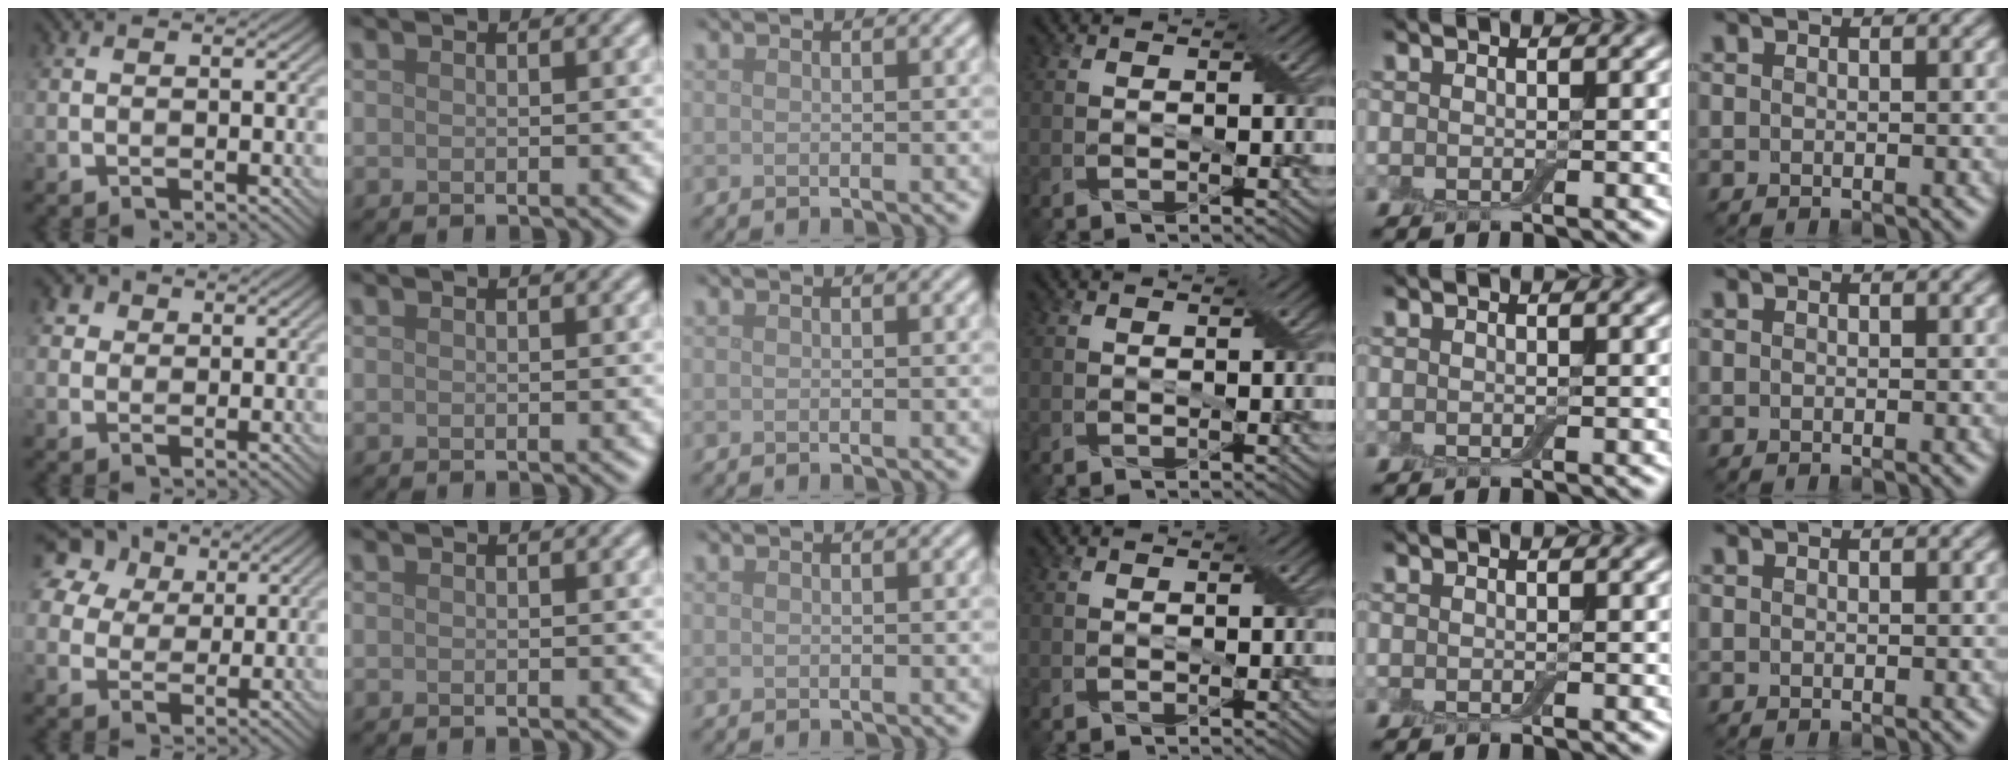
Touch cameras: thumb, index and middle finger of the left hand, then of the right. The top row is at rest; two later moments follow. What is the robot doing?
{"motion": "close", "object": "airpods case & airpods"}